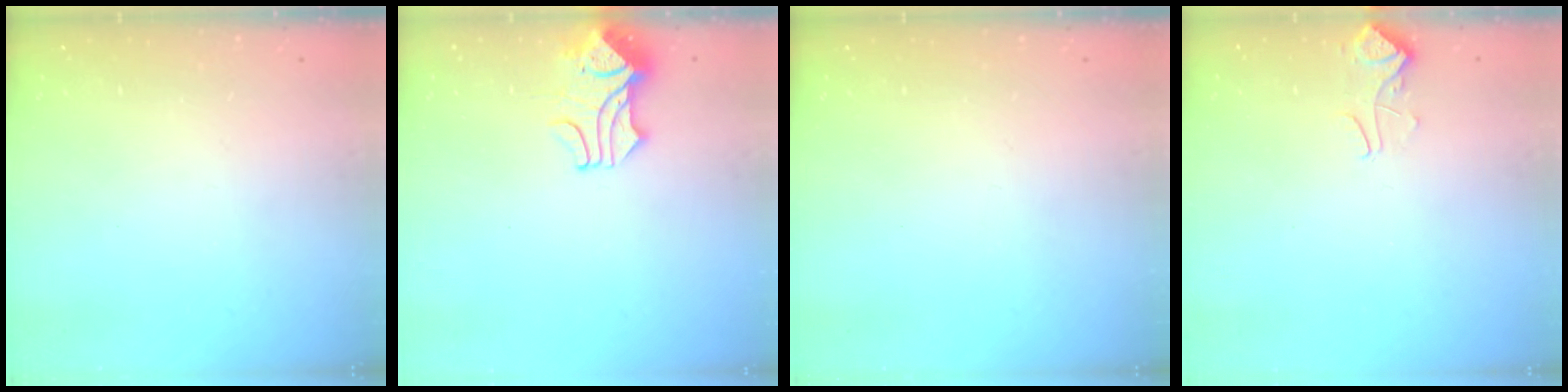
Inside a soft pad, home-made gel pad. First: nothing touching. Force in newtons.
{"total": 1.6, "press": 1.2, "slide": 1.0}
{"total": 0.0}
{"total": 3.5, "press": 3.4, "slide": 0.7}